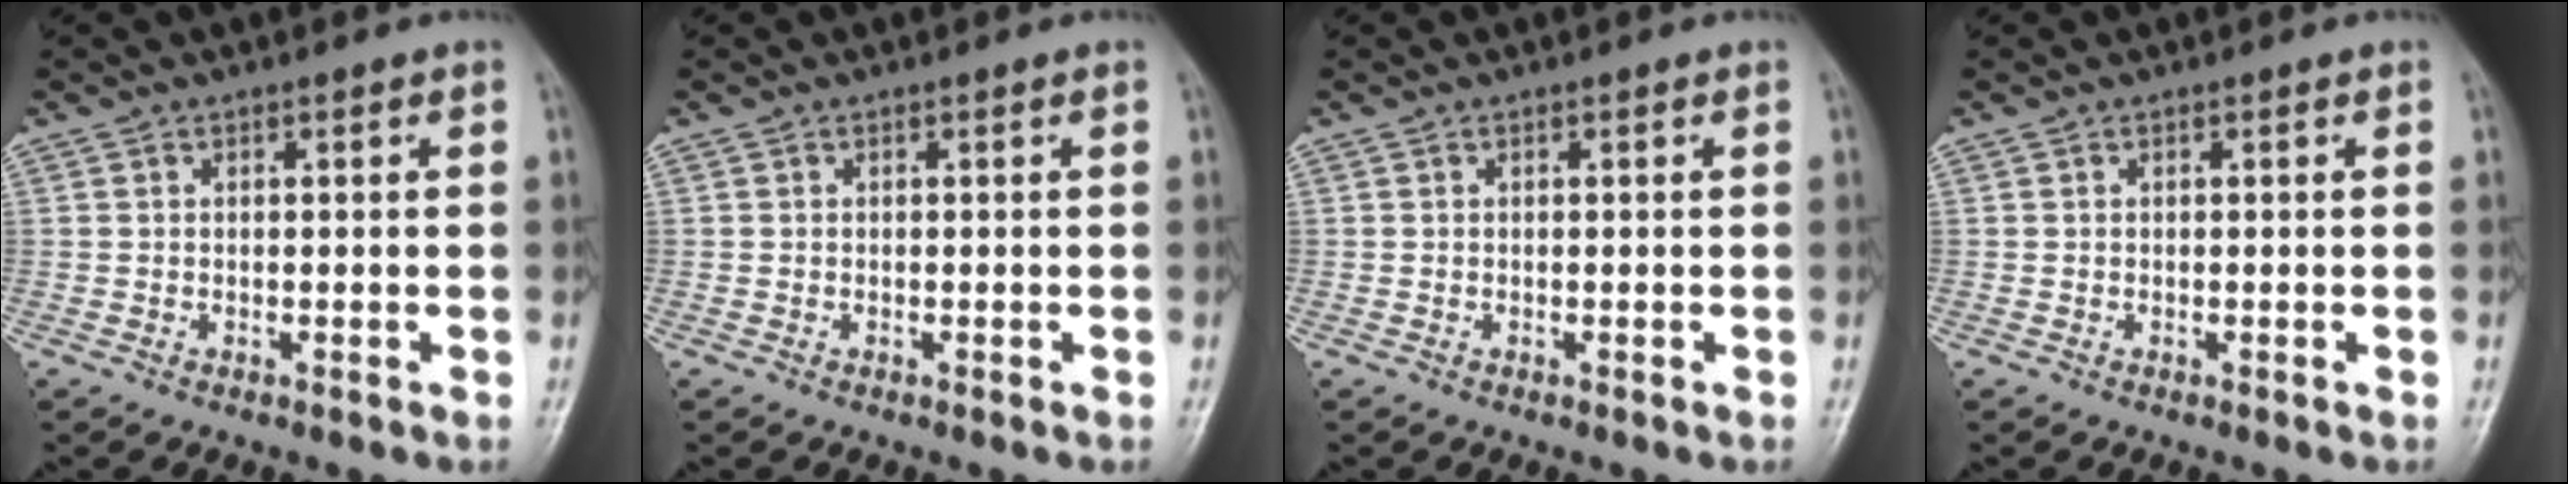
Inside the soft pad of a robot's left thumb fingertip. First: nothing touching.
{"total": 0.0}
{"total": 0.0}
{"total": 0.0}